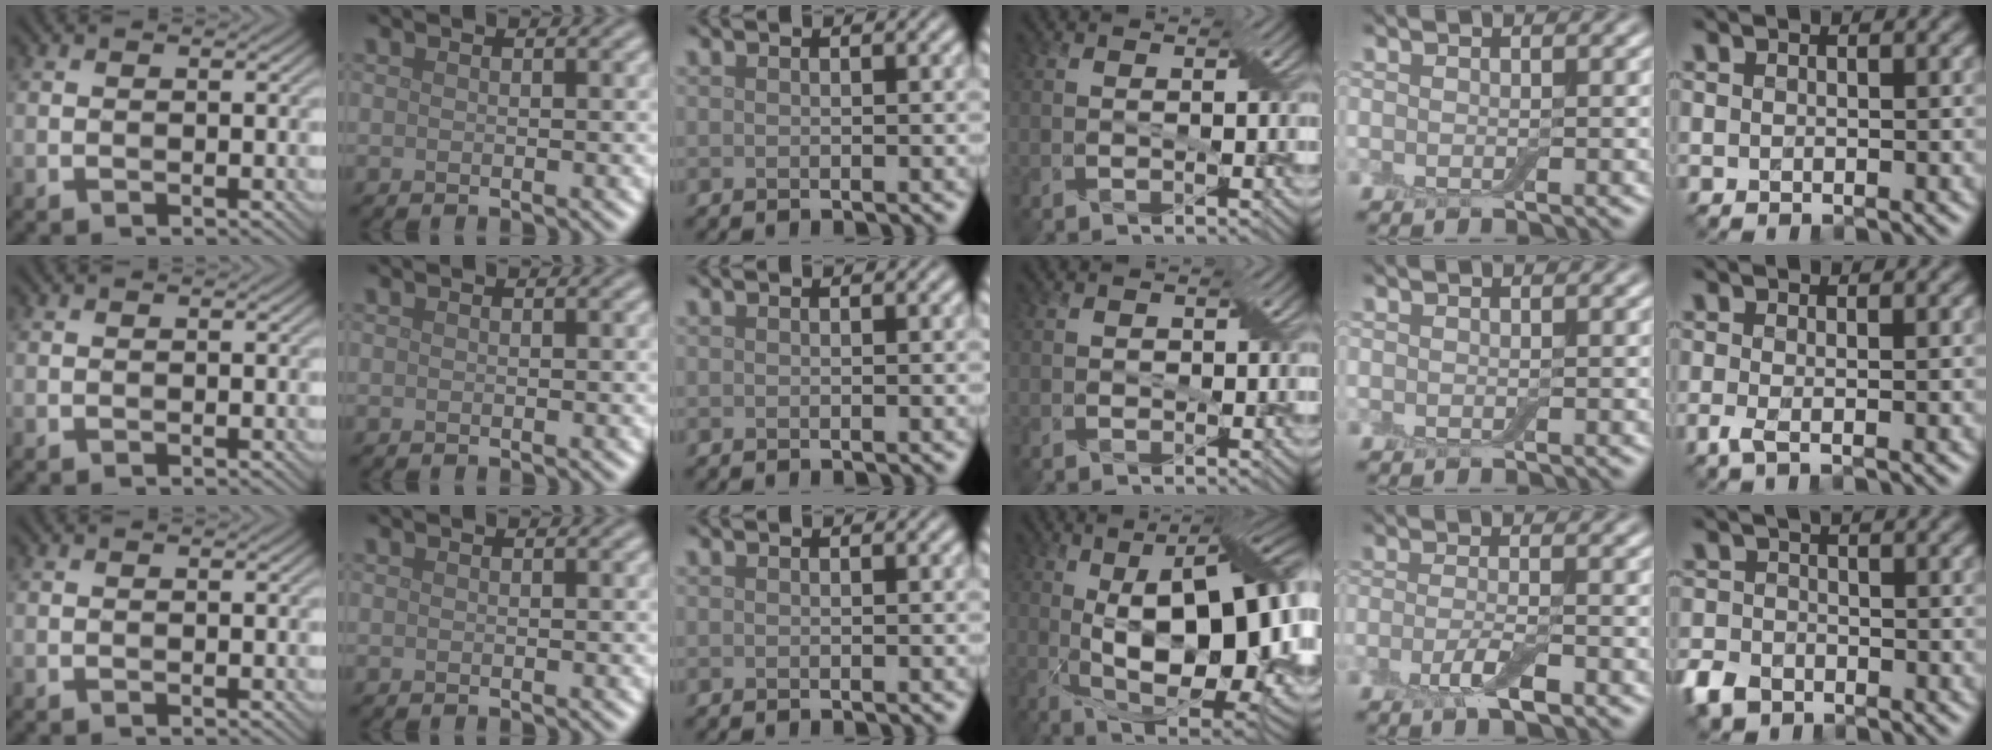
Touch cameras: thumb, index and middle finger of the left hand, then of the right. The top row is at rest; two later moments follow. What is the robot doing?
{"motion": "pour", "object": "bowl"}